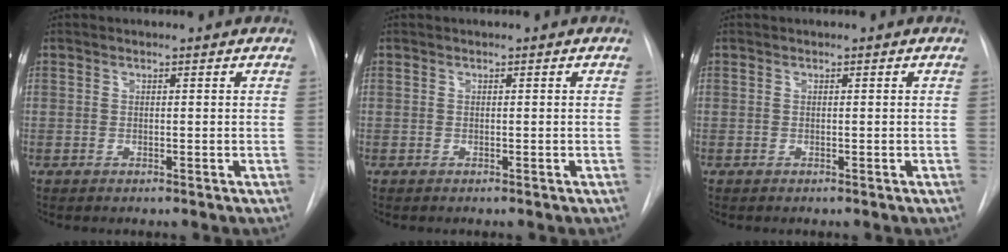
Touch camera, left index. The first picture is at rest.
{"total": 0.0}
{"total": 0.0}